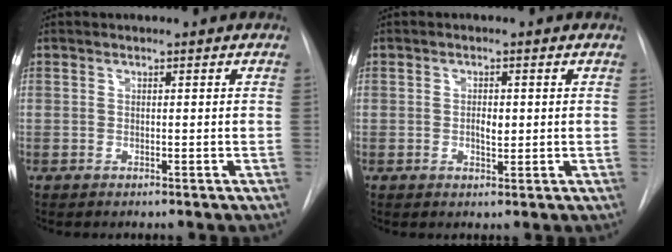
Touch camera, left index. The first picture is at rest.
{"total": 1.9, "force": [-0.3, 0.9, 1.7], "torque": [-0.028, -0.004, -0.005]}